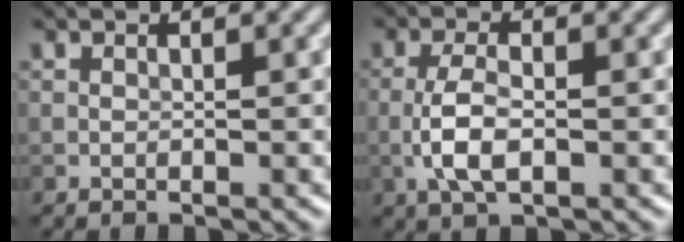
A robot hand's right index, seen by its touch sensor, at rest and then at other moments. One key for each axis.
{"total": 3.6, "fx": -0.9, "fy": 1.4, "fz": 3.2, "tx": -0.069, "ty": 0.000, "tz": -0.024}